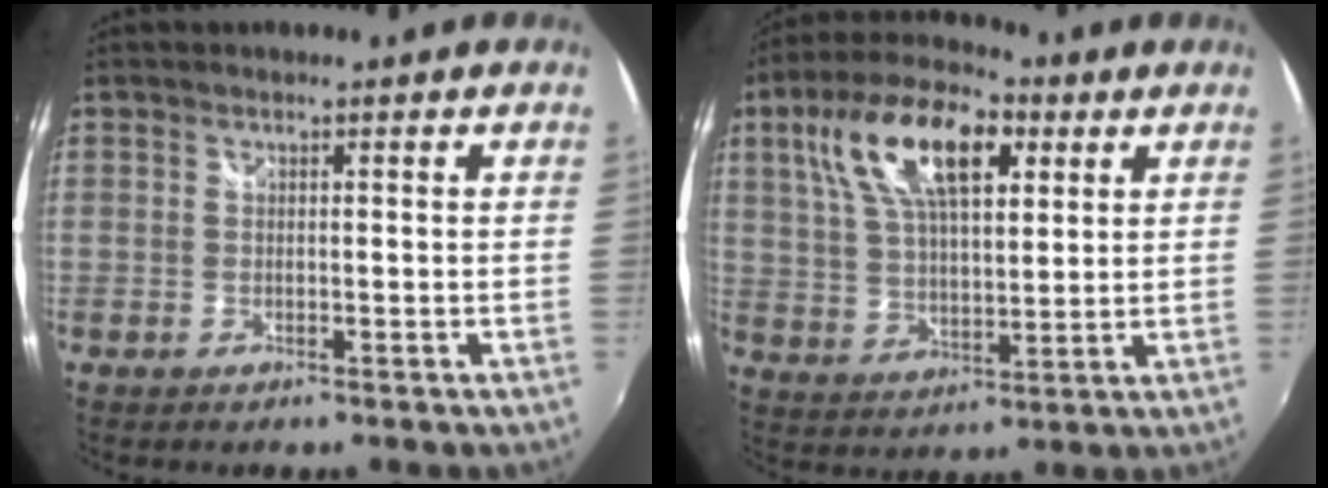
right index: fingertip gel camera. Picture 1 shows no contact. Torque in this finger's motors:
{"motor_torque": [1.21, 0.92, 0.78, 0.21]}